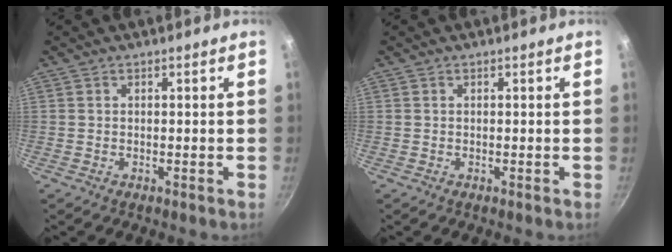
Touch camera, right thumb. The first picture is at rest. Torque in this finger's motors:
{"motor_torque": [0.12, 0.14, -0.08, 0.06, 0.00]}